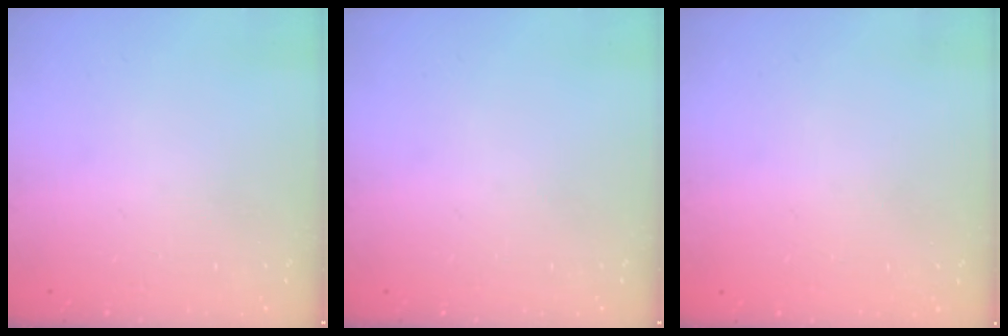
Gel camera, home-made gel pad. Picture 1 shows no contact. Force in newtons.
{"total": 0.0}
{"total": 0.6, "press": 0.6, "slide": 0.0}